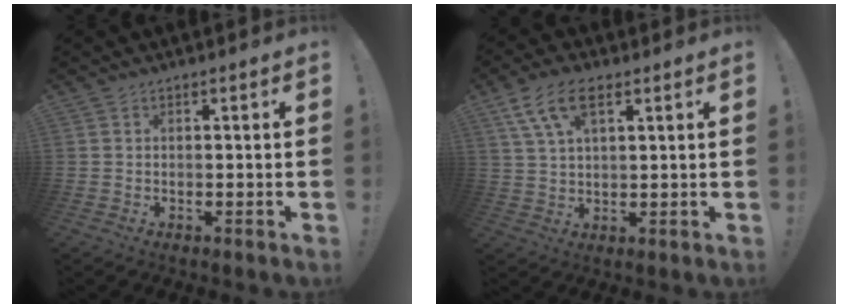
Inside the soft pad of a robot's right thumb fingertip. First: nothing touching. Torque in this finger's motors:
{"motor_torque": [-0.03, 0.85, 0.29, 0.15, 0.23]}